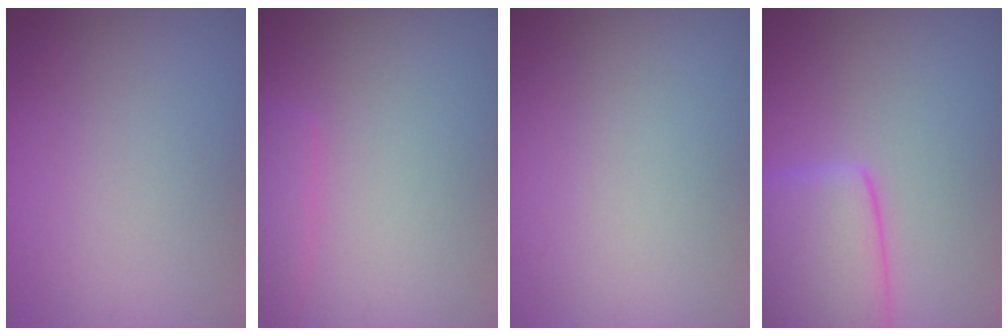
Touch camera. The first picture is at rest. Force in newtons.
{"total": 2.0, "press": 1.9, "slide": 0.3}
{"total": 0.0}
{"total": 6.9, "press": 6.9, "slide": 0.5}